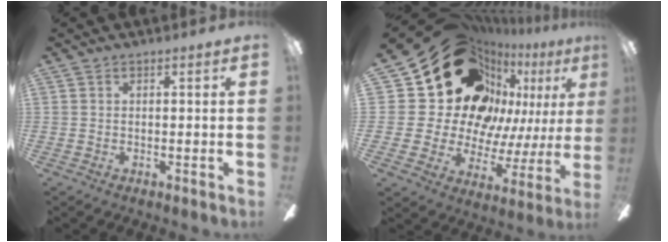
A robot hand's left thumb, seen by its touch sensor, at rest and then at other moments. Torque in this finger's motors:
{"motor_torque": [1.72, 3.29, 1.35, -1.42, 0.13]}